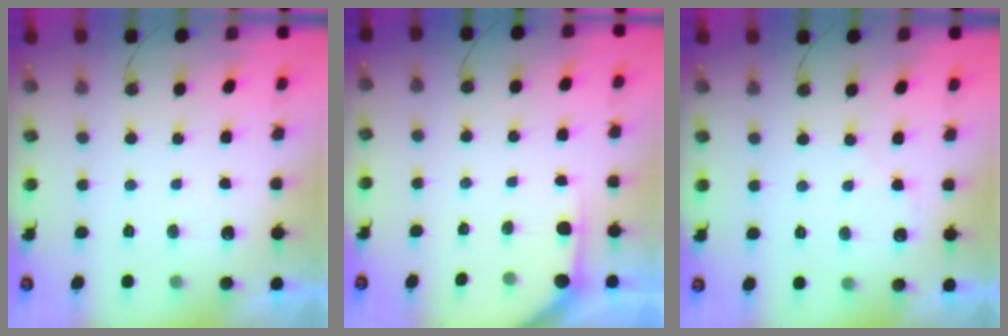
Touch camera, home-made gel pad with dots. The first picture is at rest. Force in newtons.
{"total": 2.6, "press": 2.6, "slide": 0.3}
{"total": 4.7, "press": 4.7, "slide": 0.7}